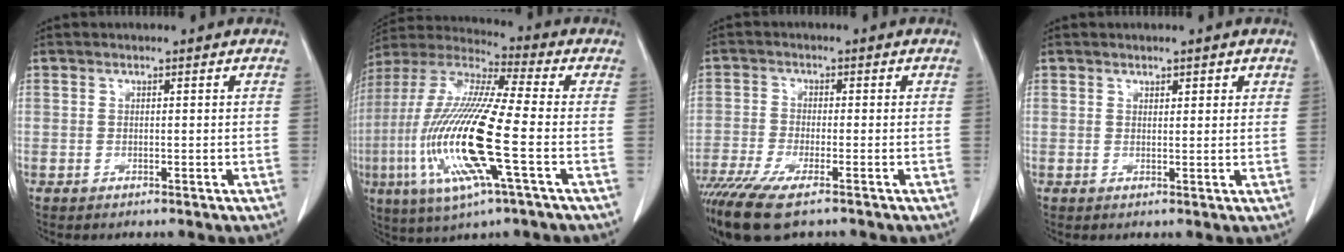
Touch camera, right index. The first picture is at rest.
{"total": 19.3, "force": [-4.6, 1.6, 18.7], "torque": [-0.403, -0.019, -0.091]}
{"total": 10.1, "force": [-7.2, 1.8, 6.8], "torque": [-0.123, -0.024, -0.124]}
{"total": 1.7, "force": [1.2, 0.6, 1.1], "torque": [-0.014, 0.000, 0.017]}